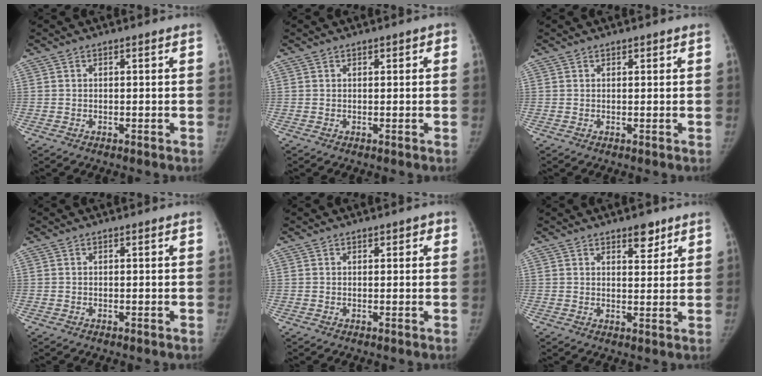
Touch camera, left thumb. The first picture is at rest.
{"total": 1.4, "force": [0.5, 0.8, 1.0], "torque": [-0.005, 0.002, 0.004]}
{"total": 0.7, "force": [0.5, 0.4, 0.3], "torque": [0.003, -0.002, 0.004]}
{"total": 0.0}
{"total": 1.9, "force": [0.9, 1.1, 1.2], "torque": [0.000, 0.000, 0.008]}
{"total": 4.3, "force": [2.9, 2.1, 2.5], "torque": [-0.011, -0.017, 0.041]}